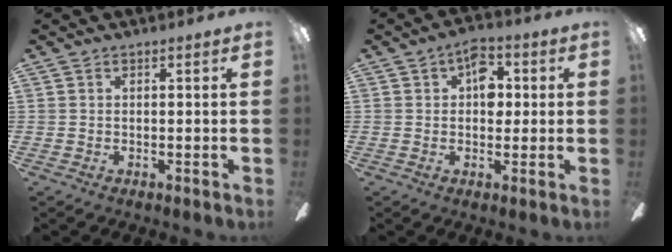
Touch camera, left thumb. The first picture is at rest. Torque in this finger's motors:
{"motor_torque": [0.71, 0.68, 1.12, -0.08, 0.02]}